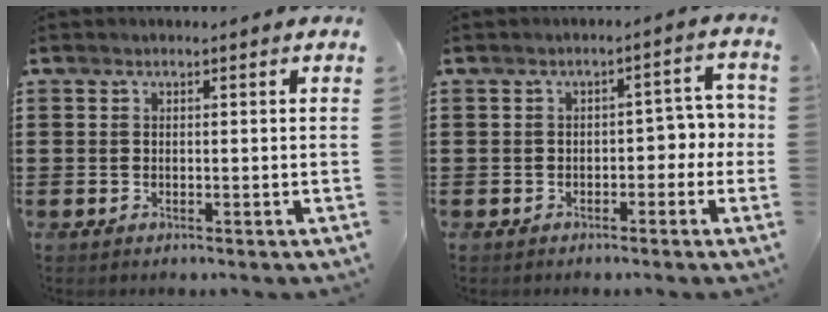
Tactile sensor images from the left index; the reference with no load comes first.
{"total": 3.0, "force": [-1.2, 1.7, 2.2], "torque": [-0.044, 0.007, -0.028]}